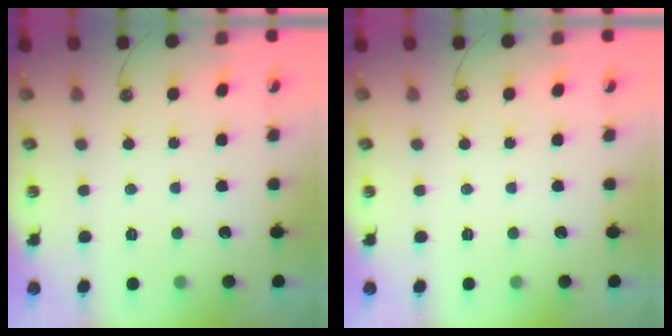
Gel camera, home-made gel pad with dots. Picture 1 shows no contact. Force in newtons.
{"total": 0.0}